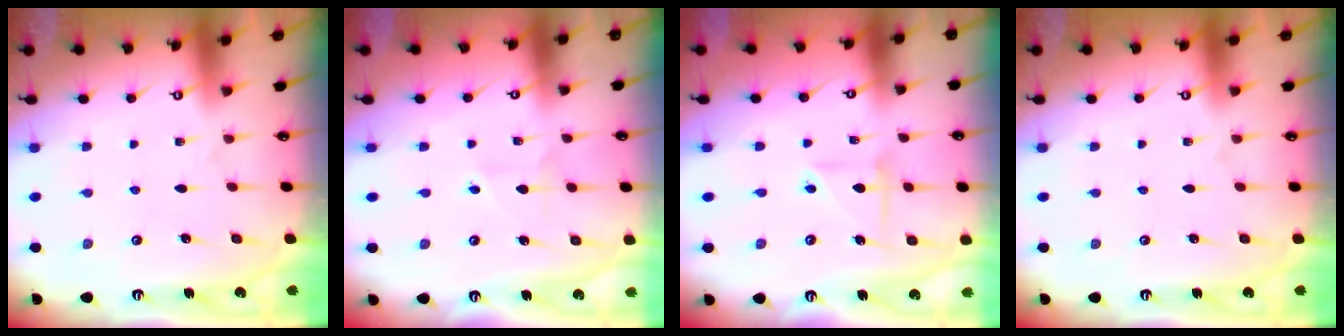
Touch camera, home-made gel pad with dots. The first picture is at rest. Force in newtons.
{"total": 2.3, "press": 2.3, "slide": 0.4}
{"total": 6.2, "press": 6.1, "slide": 1.2}
{"total": 0.0}